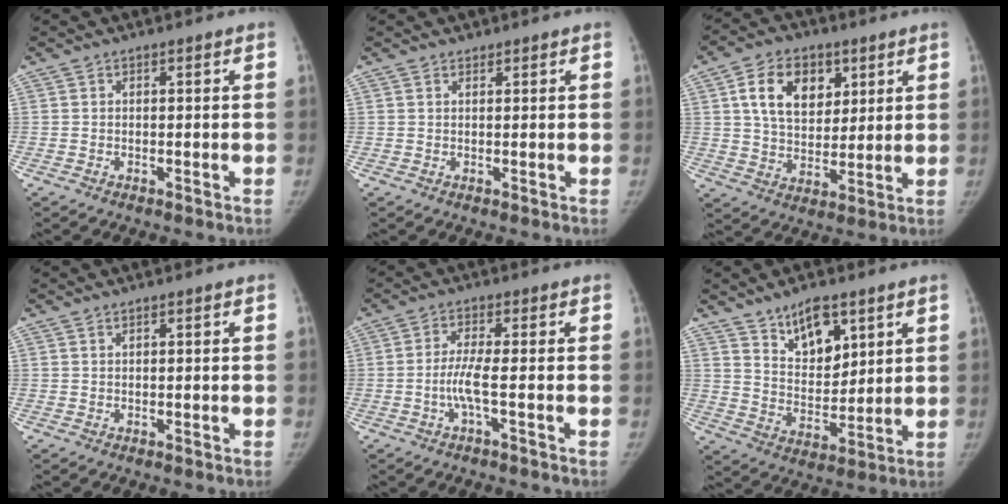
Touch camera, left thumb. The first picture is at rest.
{"total": 0.7, "force": [0.6, 0.4, 0.0], "torque": [0.004, -0.004, 0.007]}
{"total": 12.8, "force": [5.0, 8.8, 7.9], "torque": [-0.096, -0.016, 0.089]}
{"total": 0.0}
{"total": 3.9, "force": [-1.2, -0.3, 3.7], "torque": [-0.091, 0.006, -0.026]}
{"total": 10.6, "force": [6.6, 5.5, 6.2], "torque": [-0.072, -0.051, 0.123]}